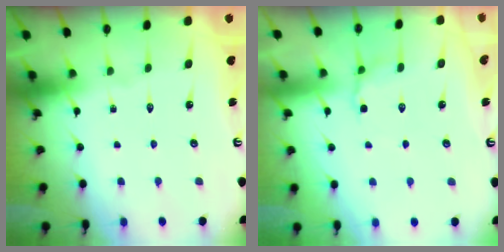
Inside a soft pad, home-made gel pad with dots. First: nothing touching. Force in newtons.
{"total": 6.3, "press": 5.9, "slide": 2.2}